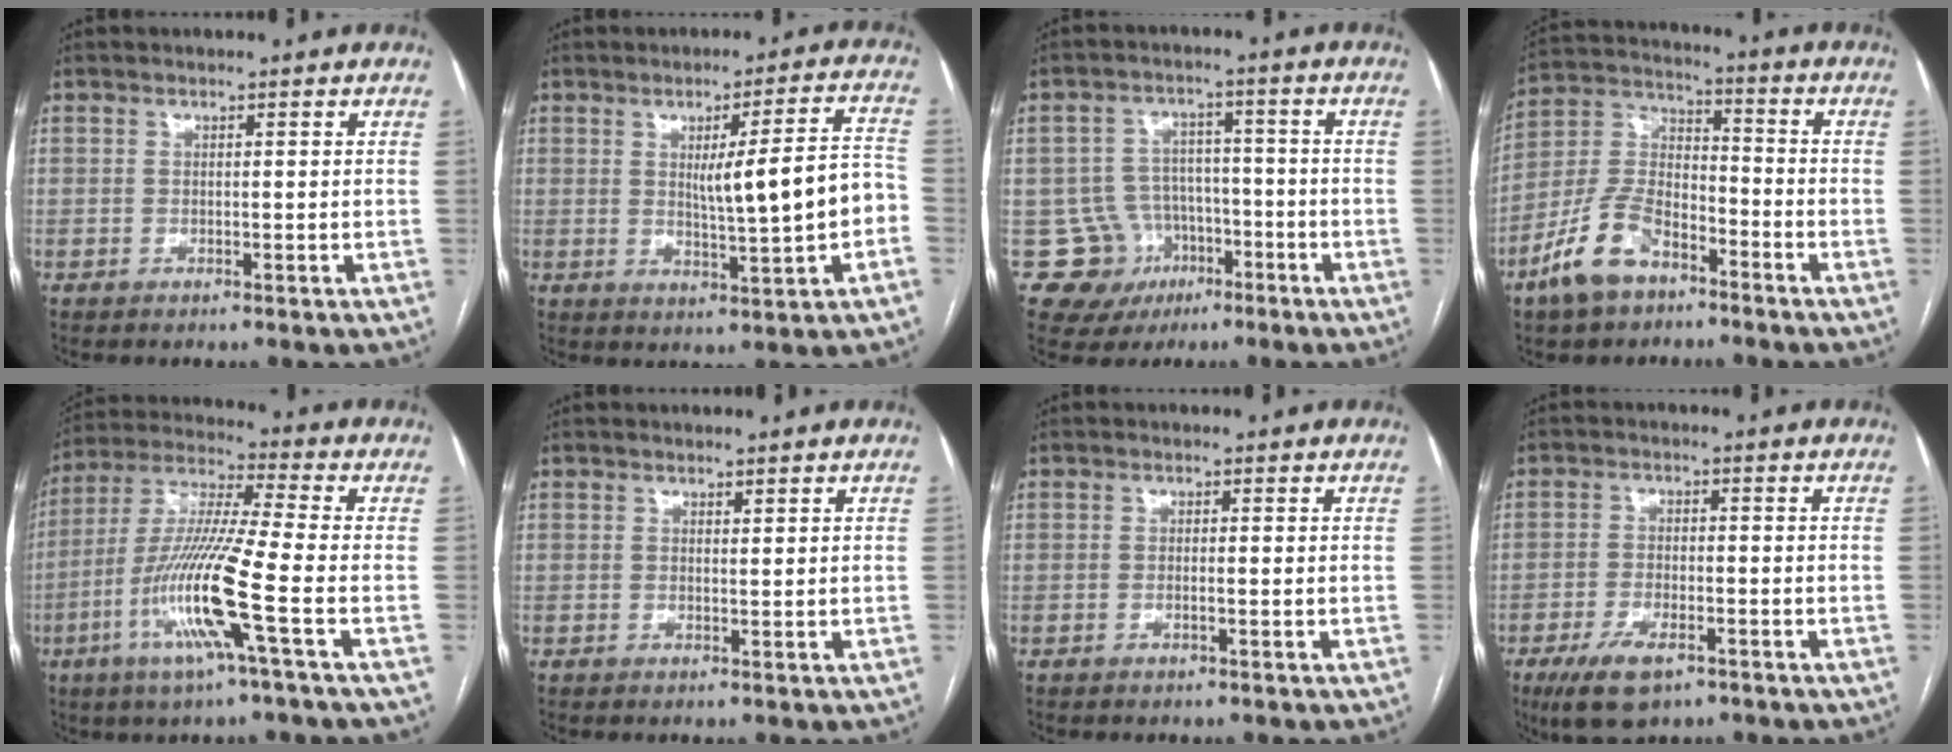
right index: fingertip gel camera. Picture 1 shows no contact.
{"total": 10.2, "force": [-0.7, 0.4, 10.1], "torque": [-0.139, 0.016, -0.005]}
{"total": 9.3, "force": [-3.9, 8.5, 0.8], "torque": [-0.013, 0.028, -0.046]}
{"total": 13.6, "force": [-9.0, 6.4, 7.9], "torque": [-0.170, 0.019, -0.175]}
{"total": 14.6, "force": [-5.1, -0.8, 13.7], "torque": [-0.281, -0.013, -0.104]}
{"total": 0.6, "force": [0.5, 0.1, 0.2], "torque": [-0.004, -0.004, 0.008]}
{"total": 0.7, "force": [-0.3, 0.0, 0.7], "torque": [-0.014, 0.001, -0.004]}
{"total": 7.0, "force": [-4.3, 2.7, 4.8], "torque": [-0.097, -0.010, -0.071]}